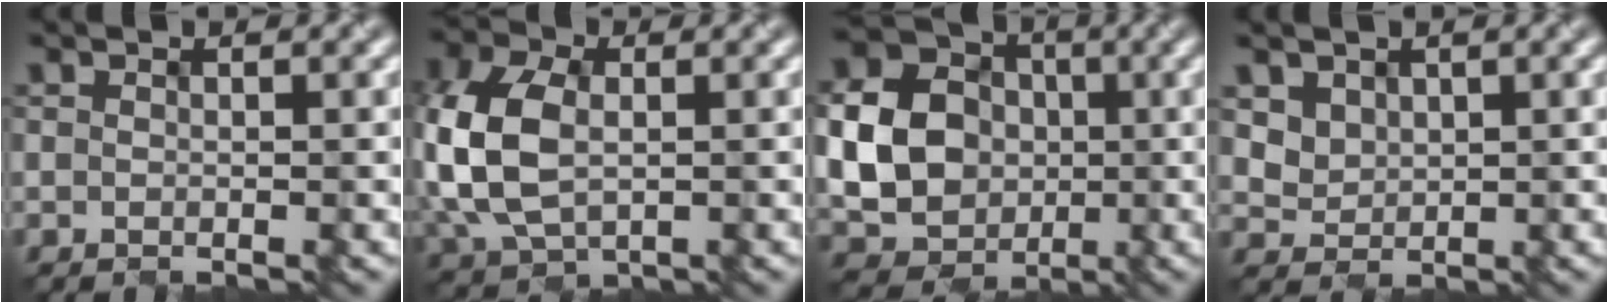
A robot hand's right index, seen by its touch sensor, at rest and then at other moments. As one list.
[{"total": 8.7, "force": [-0.4, 6.0, 6.3], "torque": [-0.175, 0.004, -0.012]}, {"total": 9.7, "force": [-0.5, 8.1, 5.3], "torque": [-0.114, -0.003, -0.012]}, {"total": 2.5, "force": [1.4, 2.0, 0.7], "torque": [-0.023, -0.007, 0.043]}]